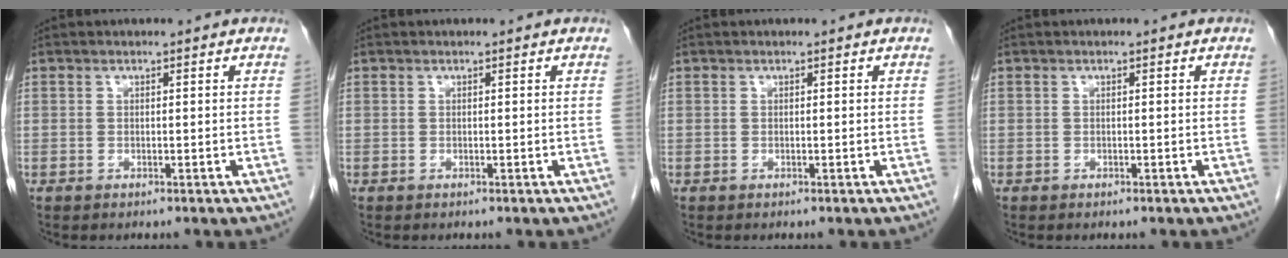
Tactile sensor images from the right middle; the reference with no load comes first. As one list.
[{"total": 0.0}, {"total": 0.0}, {"total": 0.0}]